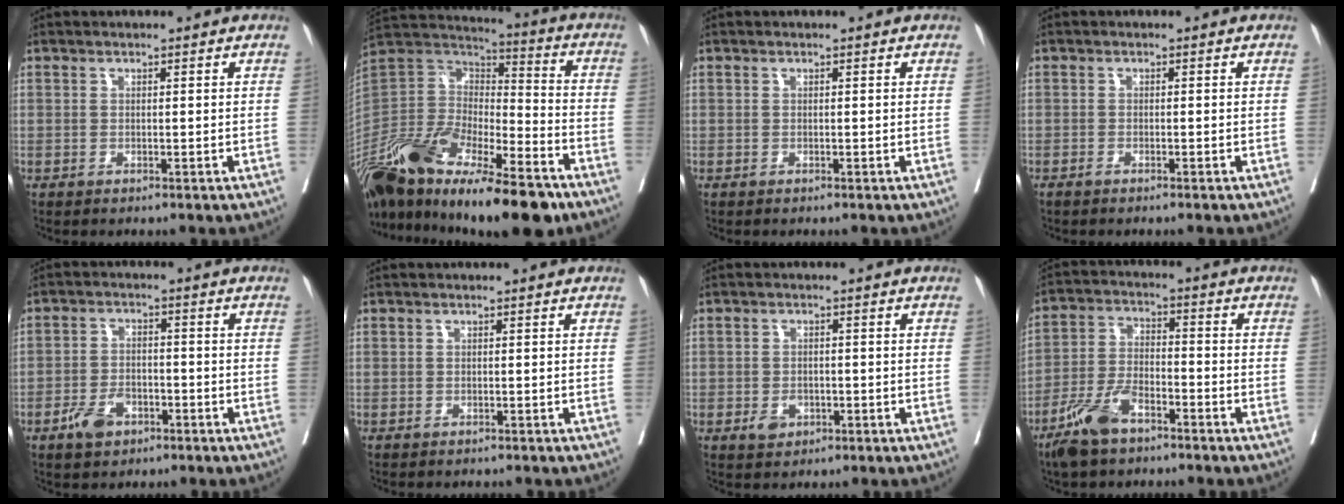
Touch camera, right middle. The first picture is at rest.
{"total": 28.7, "force": [-19.7, 8.1, 19.3], "torque": [-0.361, -0.033, -0.348]}
{"total": 0.0}
{"total": 1.5, "force": [-1.3, 0.1, 0.7], "torque": [-0.013, -0.002, -0.018]}
{"total": 5.0, "force": [-2.9, 2.9, 2.8], "torque": [-0.056, 0.001, -0.049]}
{"total": 1.7, "force": [-1.5, 0.5, 0.4], "torque": [-0.012, -0.003, -0.021]}
{"total": 2.7, "force": [-1.2, 2.0, 1.5], "torque": [-0.023, 0.002, -0.013]}
{"total": 8.5, "force": [-5.8, 3.0, 5.4], "torque": [-0.125, -0.010, -0.116]}